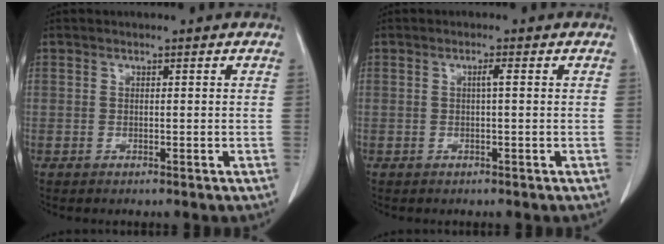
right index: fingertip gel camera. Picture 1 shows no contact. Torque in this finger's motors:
{"motor_torque": [0.25, -0.03, 0.10, 0.04]}